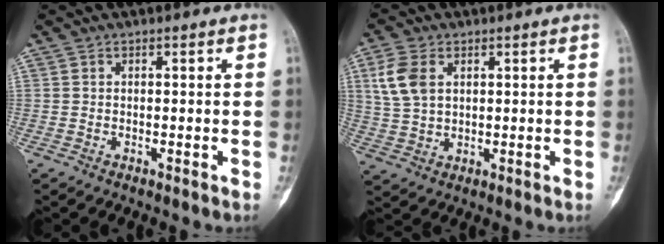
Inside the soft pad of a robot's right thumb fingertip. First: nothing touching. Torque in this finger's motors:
{"motor_torque": [-0.37, 0.19, 0.83, 0.20, 0.15]}